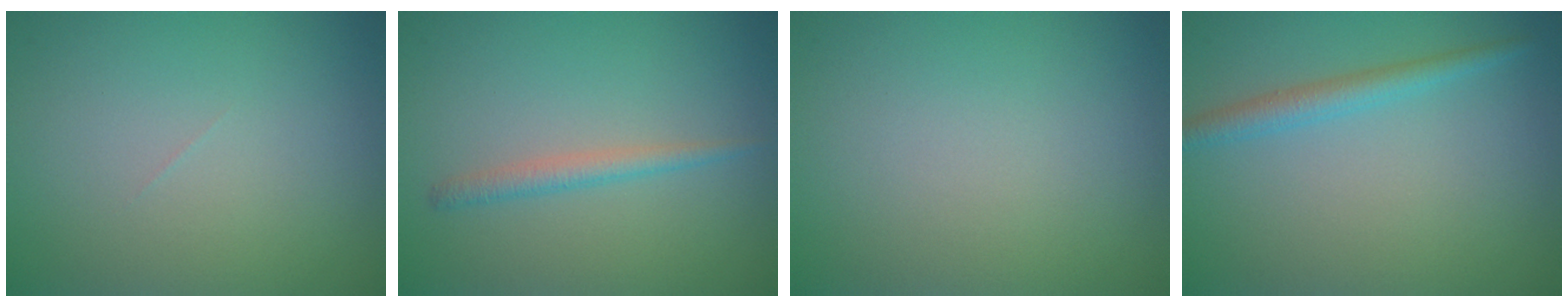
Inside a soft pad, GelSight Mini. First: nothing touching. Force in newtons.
{"total": 1.5, "press": 1.5, "slide": 0.1}
{"total": 0.0}
{"total": 2.1, "press": 2.1, "slide": 0.1}